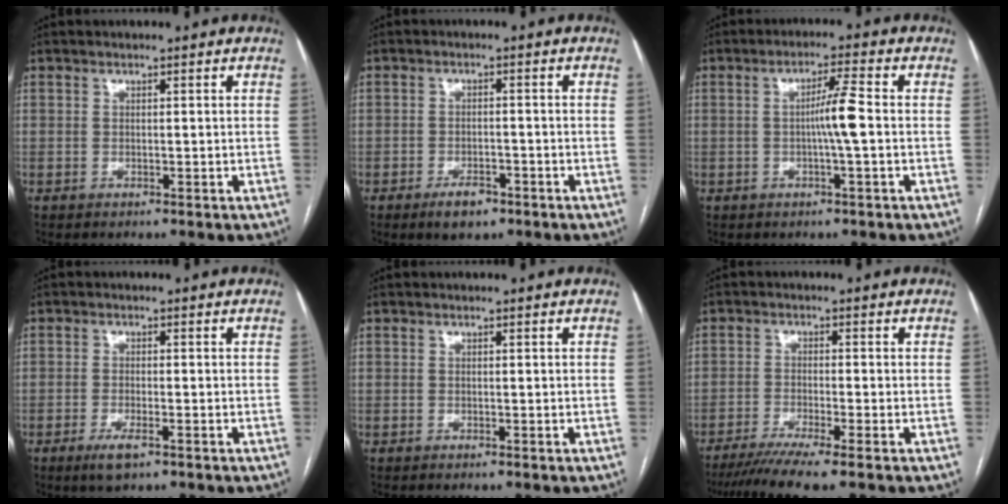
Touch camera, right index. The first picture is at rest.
{"total": 3.9, "force": [-2.6, 1.9, 2.3], "torque": [-0.037, 0.002, -0.037]}
{"total": 5.0, "force": [-0.4, -0.4, 4.9], "torque": [-0.086, 0.006, -0.009]}
{"total": 3.3, "force": [-1.9, 0.8, 2.6], "torque": [-0.050, -0.003, -0.033]}
{"total": 0.0}
{"total": 7.3, "force": [-5.7, -1.0, 4.5], "torque": [-0.065, -0.019, -0.095]}